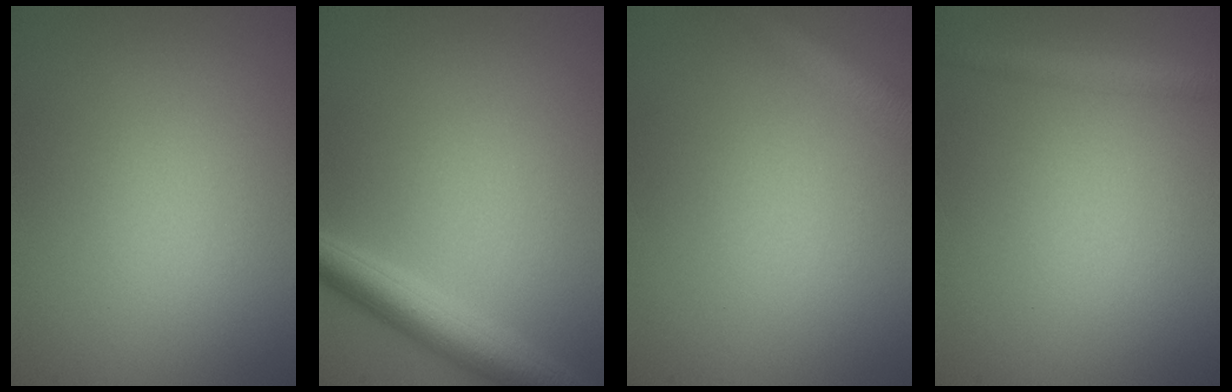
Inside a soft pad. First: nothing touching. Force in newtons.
{"total": 4.3, "press": 4.3, "slide": 0.2}
{"total": 2.4, "press": 2.4, "slide": 0.1}
{"total": 2.2, "press": 2.2, "slide": 0.1}